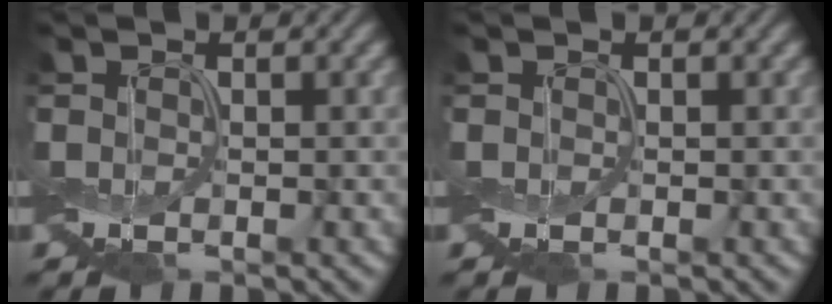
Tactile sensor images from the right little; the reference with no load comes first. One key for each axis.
{"total": 0.0}